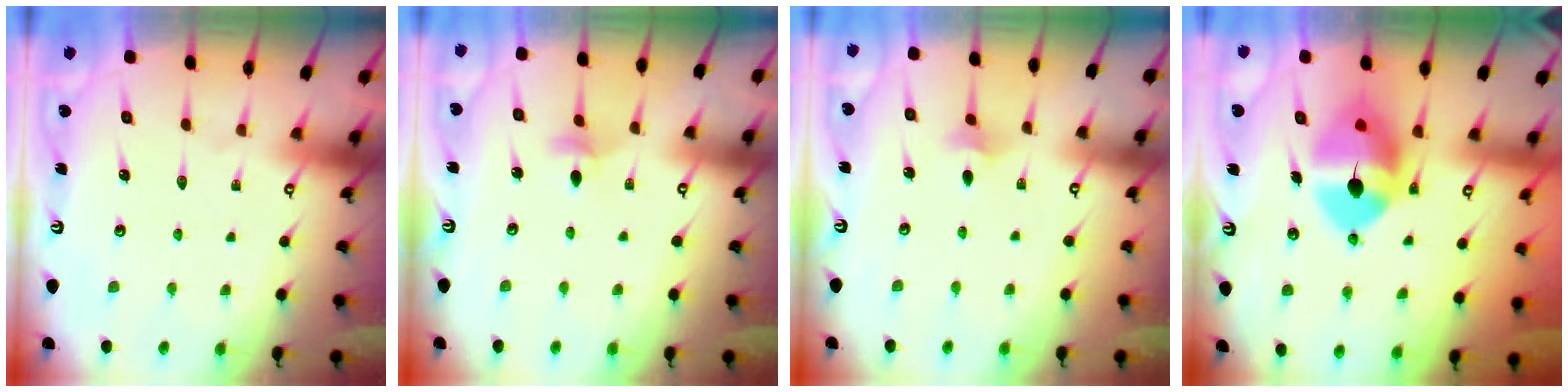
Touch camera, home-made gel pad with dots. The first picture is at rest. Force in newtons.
{"total": 3.9, "press": 3.9, "slide": 0.5}
{"total": 3.9, "press": 3.8, "slide": 0.9}
{"total": 11.6, "press": 11.4, "slide": 2.1}